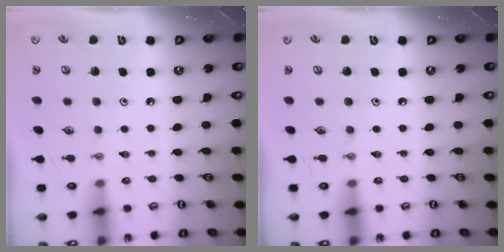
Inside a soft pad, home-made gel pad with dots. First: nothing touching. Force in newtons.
{"total": 0.0}